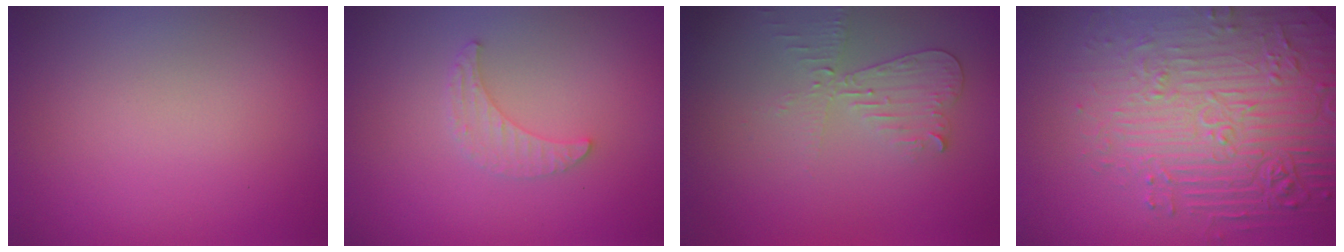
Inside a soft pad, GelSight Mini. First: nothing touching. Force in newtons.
{"total": 1.6, "press": 1.5, "slide": 0.4}
{"total": 2.8, "press": 2.6, "slide": 0.9}
{"total": 8.0, "press": 6.1, "slide": 5.1}